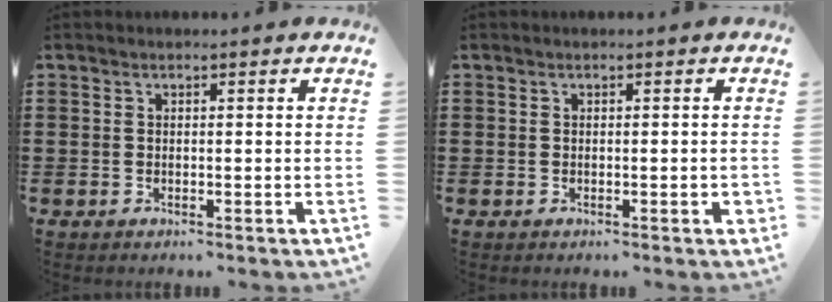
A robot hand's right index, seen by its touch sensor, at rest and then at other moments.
{"total": 0.9, "force": [-0.2, 0.2, 0.9], "torque": [-0.015, -0.003, -0.003]}